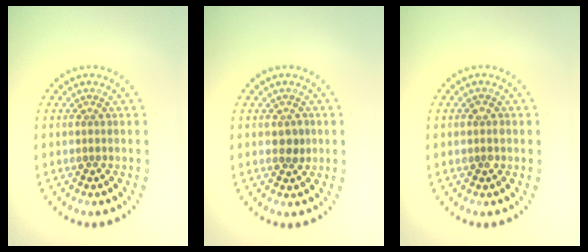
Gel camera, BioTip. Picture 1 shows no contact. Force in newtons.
{"total": 1.5, "press": 1.5, "slide": 0.2}
{"total": 1.1, "press": 1.1, "slide": 0.4}